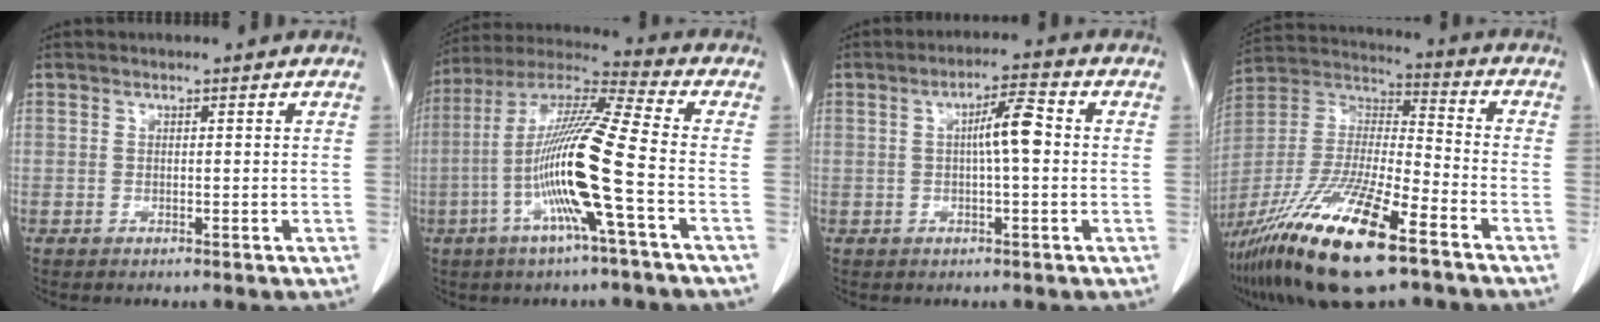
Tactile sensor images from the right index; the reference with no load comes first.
{"total": 16.0, "force": [-4.2, -0.8, 15.4], "torque": [-0.302, -0.002, -0.092]}
{"total": 5.4, "force": [0.3, 0.6, 5.3], "torque": [-0.090, 0.013, 0.003]}
{"total": 22.9, "force": [-14.2, 4.0, 17.5], "torque": [-0.366, -0.044, -0.263]}